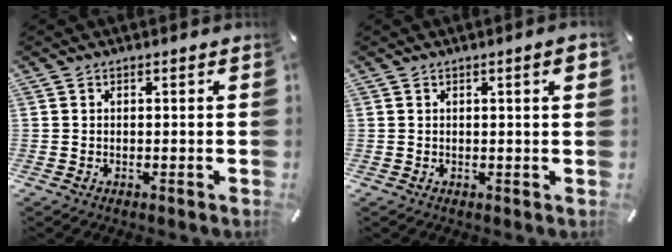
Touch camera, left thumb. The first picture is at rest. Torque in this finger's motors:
{"motor_torque": [-0.03, -0.40, 0.21, 0.14, 0.01]}